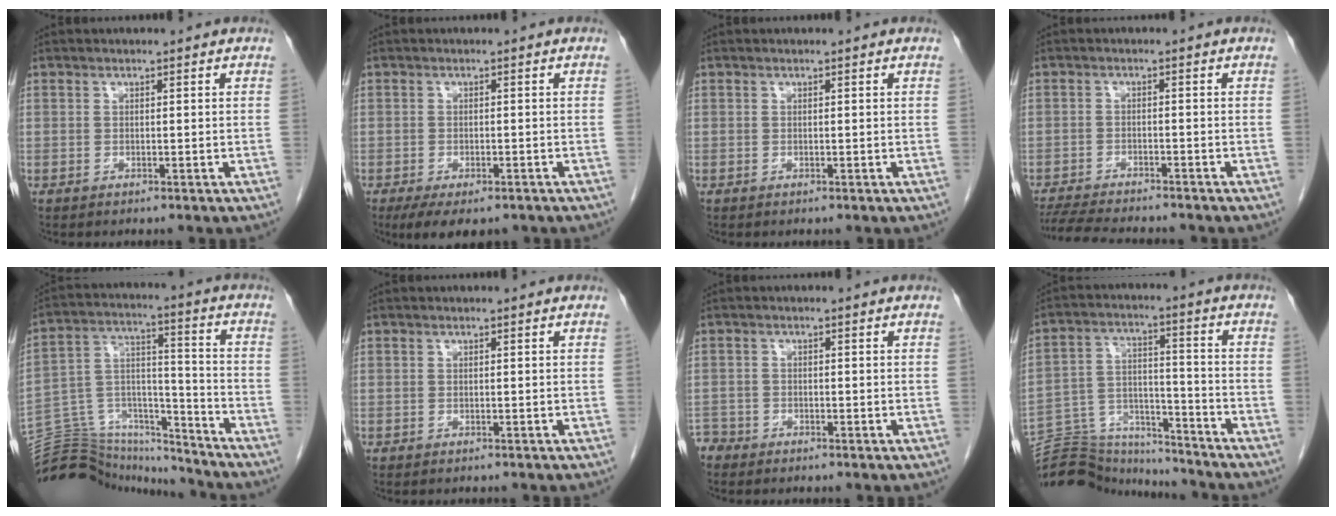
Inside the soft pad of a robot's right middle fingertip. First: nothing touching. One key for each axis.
{"total": 6.1, "fx": -4.4, "fy": 2.4, "fz": 3.5, "tx": -0.051, "ty": -0.009, "tz": -0.065}
{"total": 0.0}
{"total": 10.2, "fx": -9.3, "fy": 1.0, "fz": 3.9, "tx": -0.065, "ty": -0.012, "tz": -0.142}
{"total": 20.4, "fx": -19.6, "fy": 4.6, "fz": 3.1, "tx": -0.076, "ty": 0.050, "tz": -0.311}
{"total": 0.6, "fx": -0.6, "fy": -0.1, "fz": 0.0, "tx": -0.007, "ty": -0.003, "tz": -0.008}
{"total": 2.4, "fx": -2.2, "fy": 0.9, "fz": -0.3, "tx": 0.002, "ty": 0.000, "tz": -0.046}
{"total": 17.8, "fx": -17.0, "fy": 4.2, "fz": 3.1, "tx": -0.080, "ty": 0.039, "tz": -0.269}